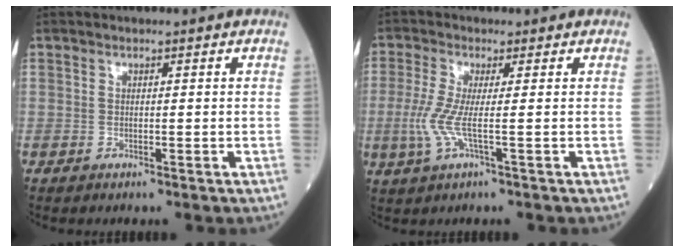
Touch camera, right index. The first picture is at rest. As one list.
[{"total": 5.0, "force": [-0.7, 0.4, 4.9], "torque": [-0.126, -0.015, -0.020]}]